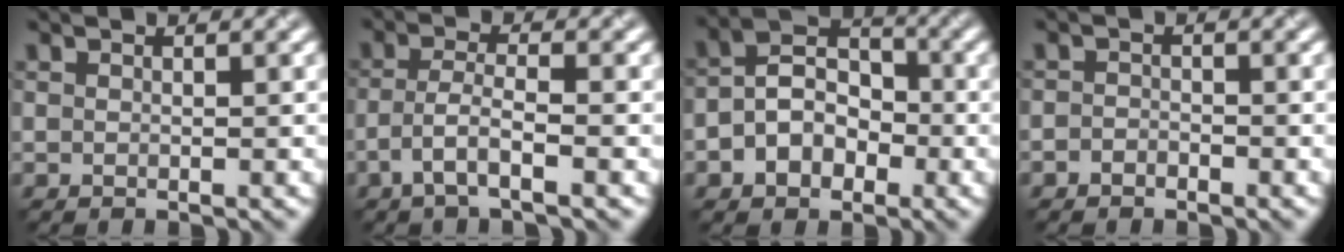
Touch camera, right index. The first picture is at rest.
{"total": 2.7, "force": [-1.5, 0.3, 2.2], "torque": [-0.049, 0.011, -0.037]}
{"total": 4.5, "force": [-1.3, 3.4, 2.7], "torque": [-0.048, 0.015, -0.033]}
{"total": 0.8, "force": [-0.7, 0.4, 0.0], "torque": [-0.002, 0.008, -0.020]}